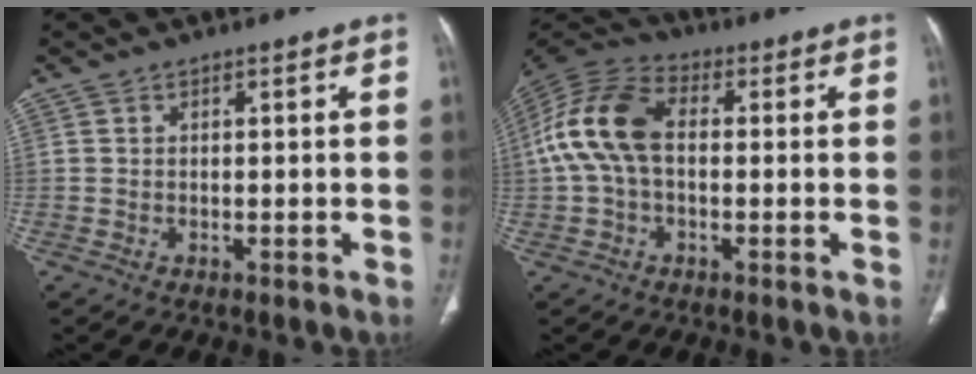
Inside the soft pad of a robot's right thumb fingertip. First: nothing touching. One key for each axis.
{"total": 12.9, "fx": 0.4, "fy": 8.1, "fz": 10.0, "tx": -0.207, "ty": 0.033, "tz": -0.002}